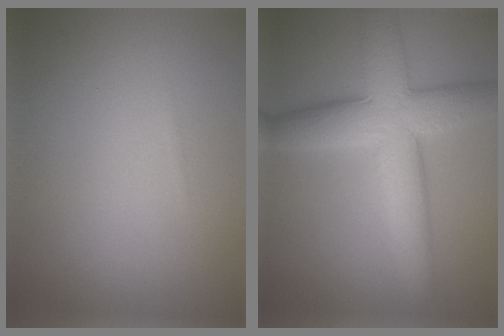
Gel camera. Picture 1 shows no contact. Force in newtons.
{"total": 8.9, "press": 8.9, "slide": 0.3}